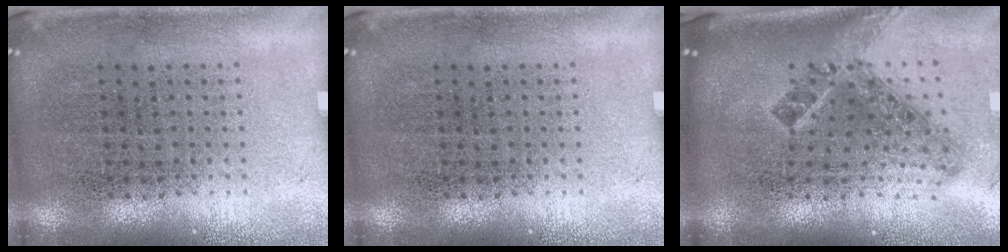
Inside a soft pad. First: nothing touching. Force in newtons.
{"total": 0.0}
{"total": 1.8, "press": 1.3, "slide": 1.3}